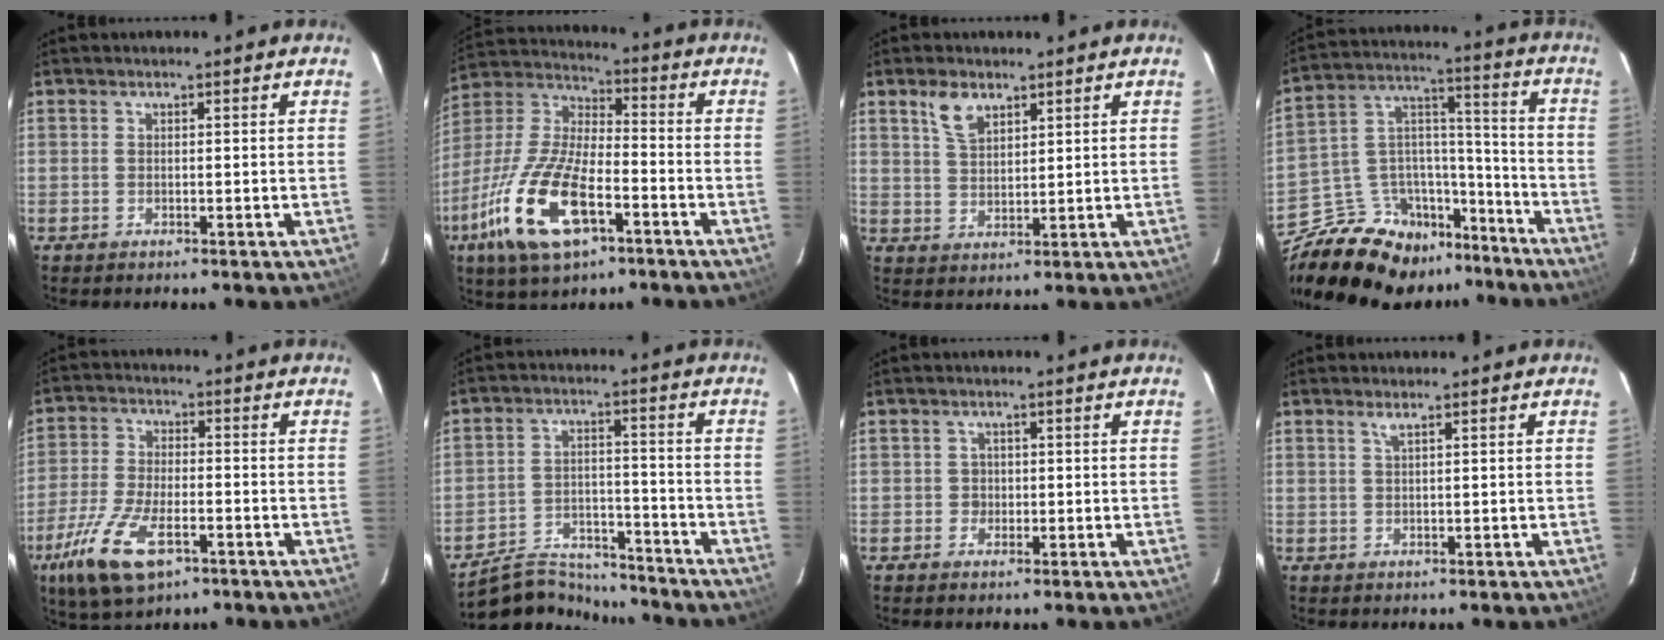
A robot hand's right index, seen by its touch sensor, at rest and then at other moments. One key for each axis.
{"total": 19.4, "fx": -9.1, "fy": 7.6, "fz": 15.3, "tx": -0.336, "ty": -0.025, "tz": -0.175}
{"total": 5.2, "fx": 3.3, "fy": 2.7, "fz": 3.0, "tx": -0.057, "ty": 0.008, "tz": 0.066}
{"total": 20.6, "fx": -16.2, "fy": 10.8, "fz": 6.9, "tx": -0.159, "ty": 0.074, "tz": -0.244}
{"total": 13.5, "fx": -7.0, "fy": 5.6, "fz": 10.0, "tx": -0.224, "ty": -0.025, "tz": -0.133}
{"total": 13.1, "fx": -12.4, "fy": 3.8, "fz": 2.4, "tx": -0.071, "ty": 0.016, "tz": -0.194}
{"total": 1.7, "fx": -0.3, "fy": 1.6, "fz": 0.1, "tx": 0.001, "ty": 0.004, "tz": -0.002}
{"total": 0.9, "fx": 0.5, "fy": -0.2, "fz": 0.7, "tx": -0.012, "ty": 0.001, "tz": 0.009}